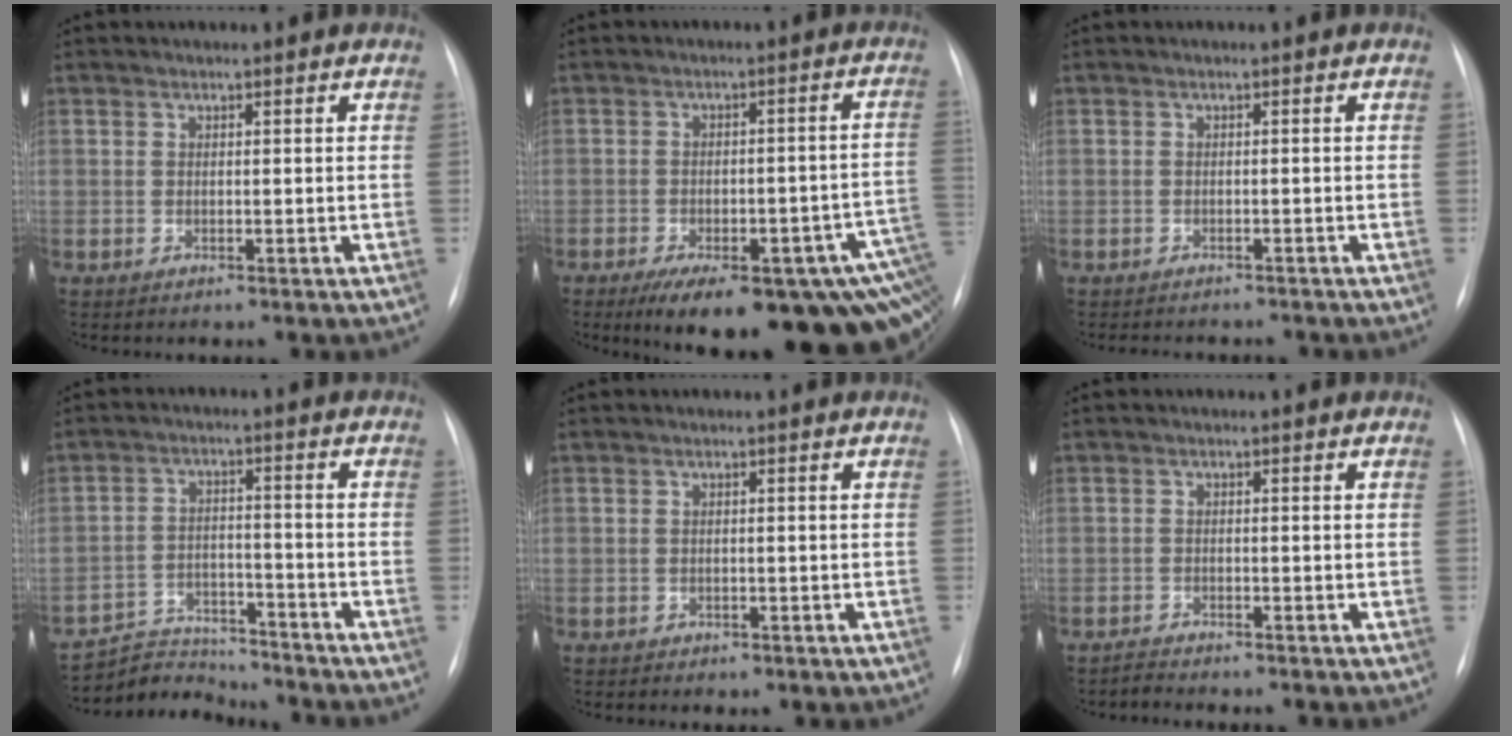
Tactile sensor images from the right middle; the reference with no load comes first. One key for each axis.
{"total": 22.3, "fx": -12.3, "fy": 6.5, "fz": 17.4, "tx": -0.154, "ty": 0.010, "tz": -0.149}
{"total": 5.8, "fx": -5.0, "fy": 1.9, "fz": 2.0, "tx": -0.028, "ty": -0.002, "tz": -0.060}
{"total": 7.5, "fx": -7.4, "fy": 1.5, "fz": -0.7, "tx": 0.005, "ty": 0.011, "tz": -0.126}
{"total": 1.2, "fx": -0.5, "fy": 1.0, "fz": 0.4, "tx": -0.010, "ty": 0.001, "tz": 0.000}
{"total": 1.1, "fx": -1.1, "fy": -0.1, "fz": -0.2, "tx": 0.000, "ty": -0.008, "tz": -0.018}